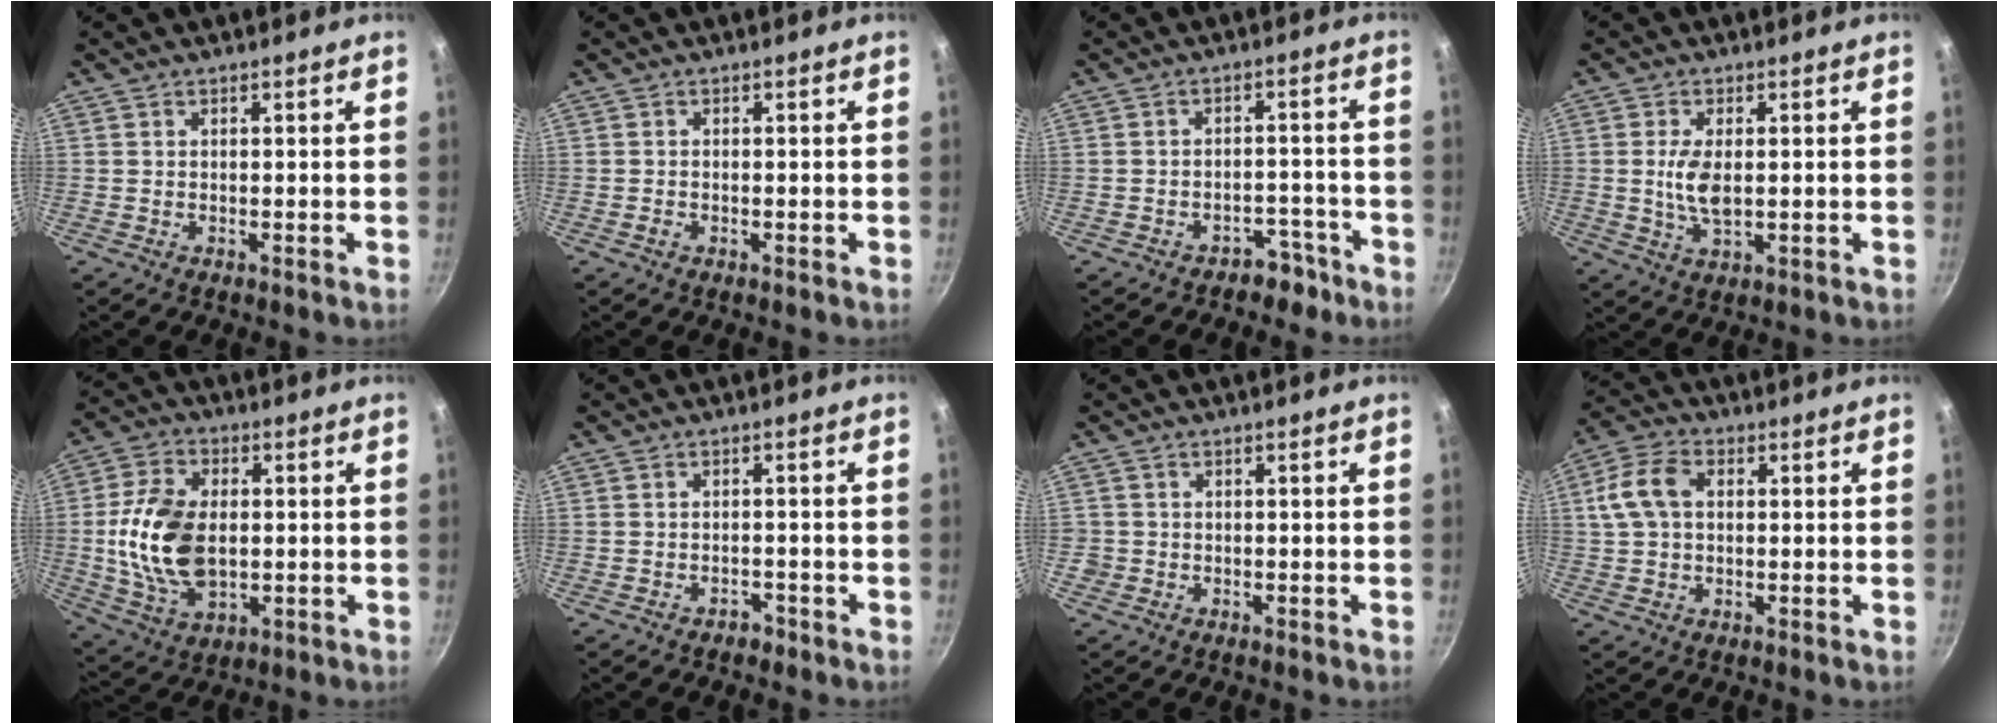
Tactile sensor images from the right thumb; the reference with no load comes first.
{"total": 0.7, "force": [-0.4, 0.5, 0.3], "torque": [-0.011, 0.003, -0.009]}
{"total": 4.5, "force": [-3.4, 2.7, 1.2], "torque": [0.016, 0.049, -0.032]}
{"total": 5.8, "force": [0.3, 2.8, 5.1], "torque": [-0.103, -0.005, 0.007]}
{"total": 15.8, "force": [-0.1, 10.1, 12.2], "torque": [-0.218, 0.002, 0.002]}
{"total": 1.7, "force": [-1.3, 0.9, 0.3], "torque": [0.009, 0.021, -0.012]}
{"total": 1.6, "force": [-0.4, 1.5, 0.2], "torque": [0.002, 0.007, -0.005]}
{"total": 8.8, "force": [1.4, 6.1, 6.2], "torque": [-0.116, 0.020, 0.016]}